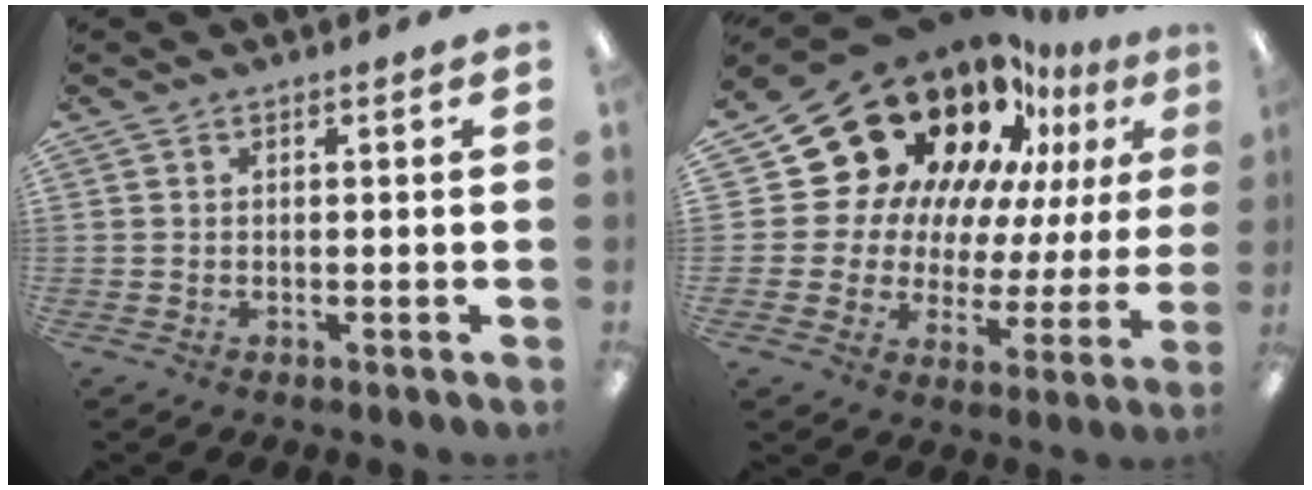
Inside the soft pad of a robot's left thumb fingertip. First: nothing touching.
{"total": 23.1, "force": [16.2, 14.4, 8.2], "torque": [-0.138, -0.121, 0.314]}